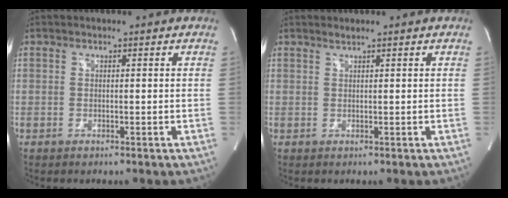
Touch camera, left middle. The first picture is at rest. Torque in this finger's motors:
{"motor_torque": [0.10, -0.05, -0.10, 0.00]}